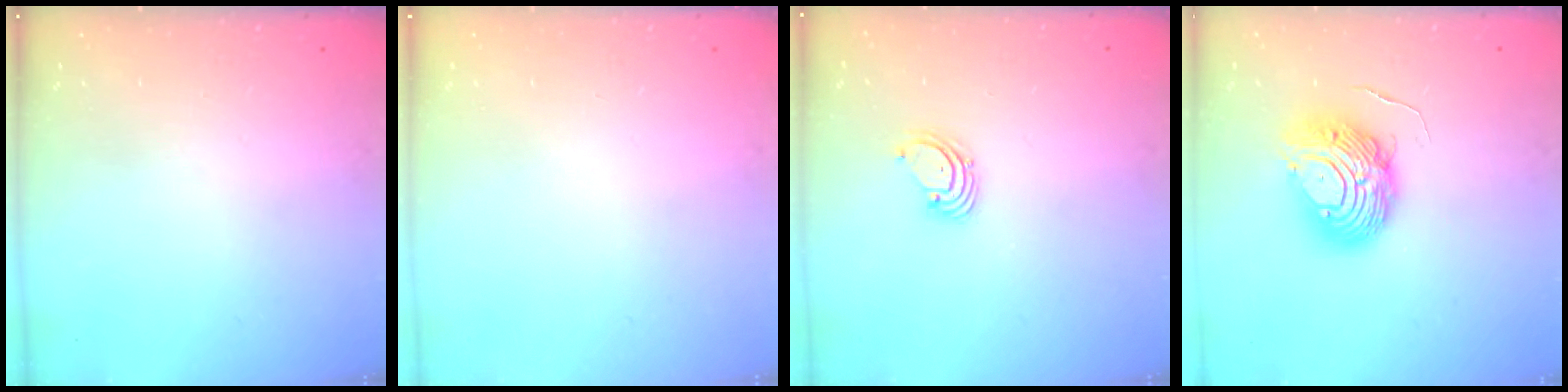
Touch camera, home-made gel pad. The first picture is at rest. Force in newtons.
{"total": 0.0}
{"total": 1.6, "press": 1.6, "slide": 0.1}
{"total": 10.2, "press": 10.2, "slide": 1.1}